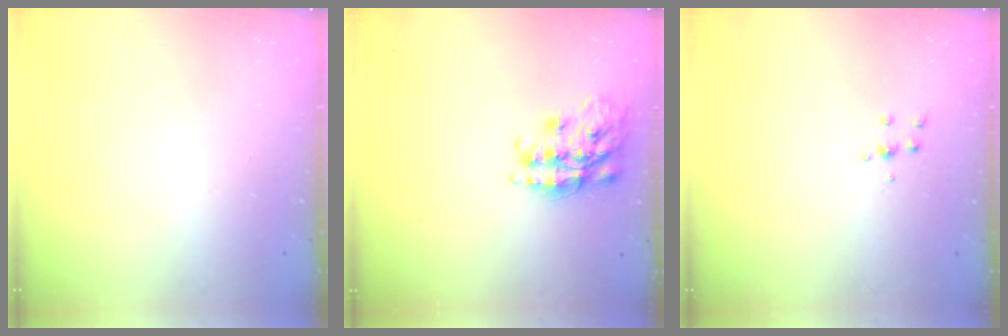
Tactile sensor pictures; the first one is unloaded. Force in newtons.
{"total": 18.8, "press": 18.7, "slide": 1.2}
{"total": 5.0, "press": 4.9, "slide": 0.8}